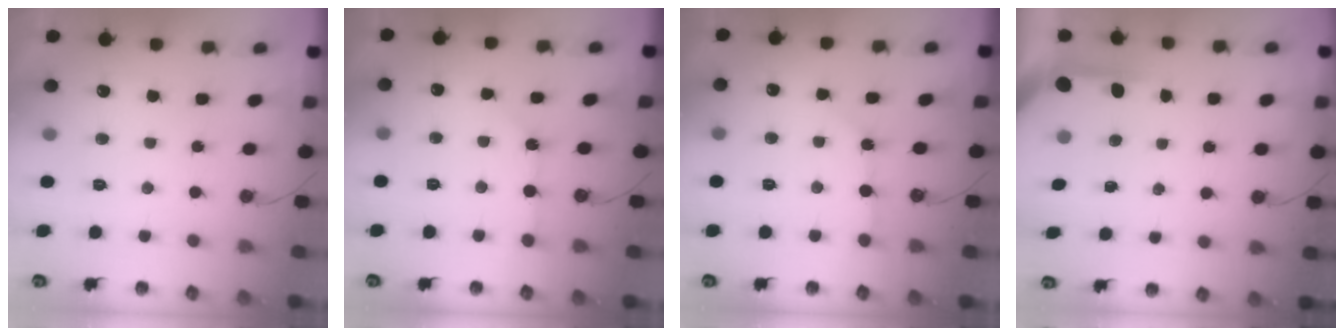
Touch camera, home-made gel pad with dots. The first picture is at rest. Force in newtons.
{"total": 1.8, "press": 1.7, "slide": 0.3}
{"total": 3.1, "press": 3.1, "slide": 0.4}
{"total": 3.9, "press": 3.8, "slide": 0.3}